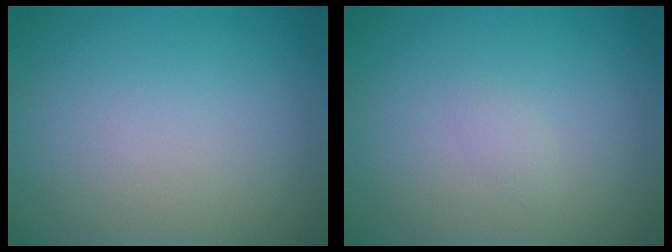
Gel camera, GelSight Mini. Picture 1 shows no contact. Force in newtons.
{"total": 0.7, "press": 0.7, "slide": 0.1}